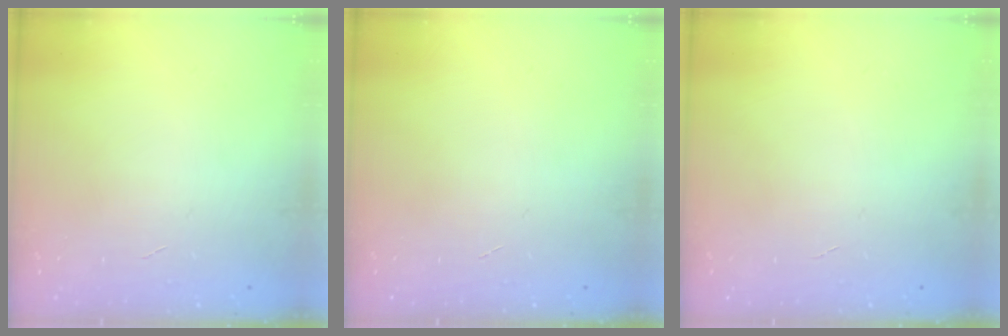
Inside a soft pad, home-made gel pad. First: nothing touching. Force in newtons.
{"total": 0.0}
{"total": 0.0}